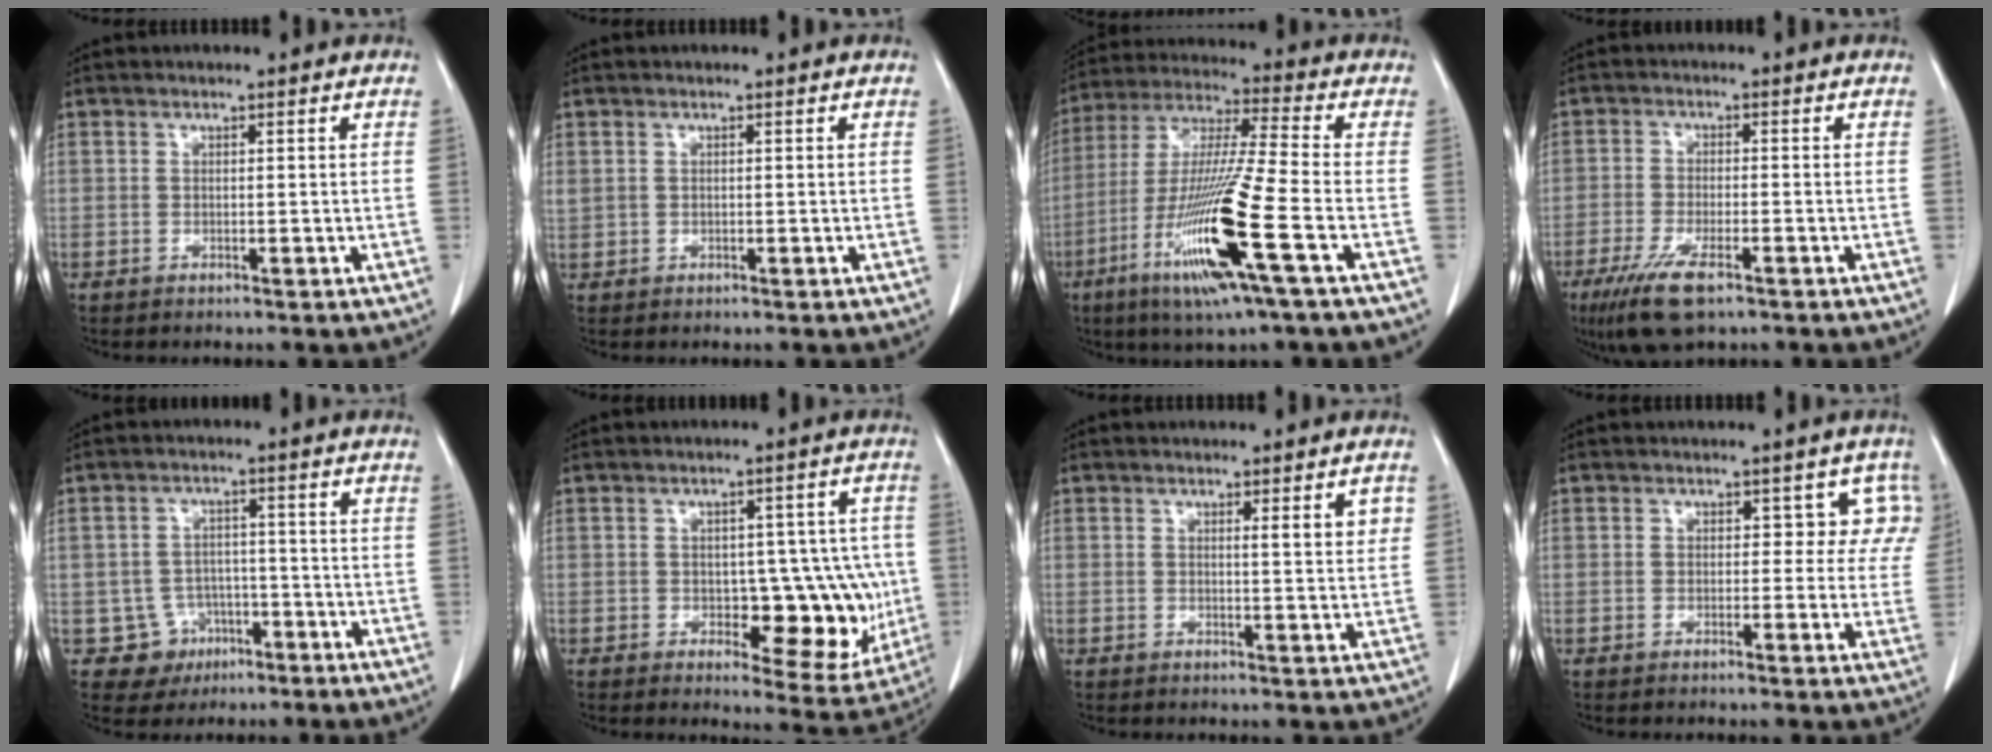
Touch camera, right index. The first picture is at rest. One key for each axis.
{"total": 1.4, "fx": 0.5, "fy": 1.1, "fz": 0.5, "tx": -0.020, "ty": 0.015, "tz": 0.016}
{"total": 17.4, "fx": -6.8, "fy": -0.5, "fz": 16.0, "tx": -0.336, "ty": -0.030, "tz": -0.133}
{"total": 7.6, "fx": -4.7, "fy": 2.1, "fz": 5.6, "tx": -0.108, "ty": -0.016, "tz": -0.080}
{"total": 5.6, "fx": -2.2, "fy": 5.1, "fz": 0.2, "tx": 0.005, "ty": 0.014, "tz": -0.028}
{"total": 11.1, "fx": -1.8, "fy": 5.5, "fz": 9.4, "tx": -0.092, "ty": 0.013, "tz": -0.009}
{"total": 3.3, "fx": 1.3, "fy": 0.4, "fz": 3.0, "tx": -0.035, "ty": -0.005, "tz": 0.017}
{"total": 4.4, "fx": 1.6, "fy": 3.1, "fz": 2.7, "tx": 0.005, "ty": 0.013, "tz": 0.008}